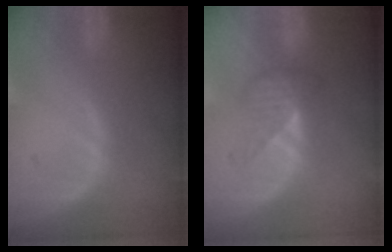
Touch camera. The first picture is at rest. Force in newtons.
{"total": 3.5, "press": 3.2, "slide": 1.4}